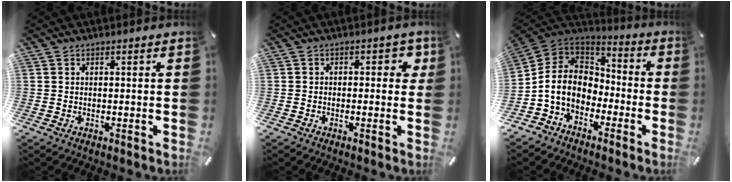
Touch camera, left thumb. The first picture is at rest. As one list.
[{"total": 3.1, "force": [-0.3, 2.1, 2.3], "torque": [-0.030, 0.005, -0.013]}, {"total": 10.4, "force": [-3.4, 8.7, 4.5], "torque": [-0.126, 0.015, -0.065]}]